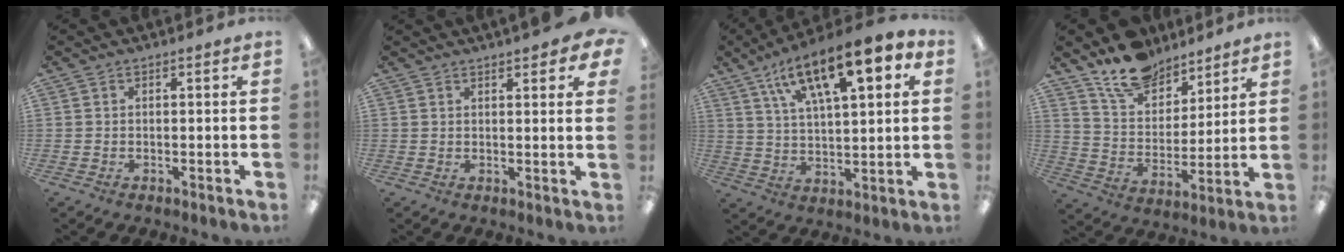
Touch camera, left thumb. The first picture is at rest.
{"total": 4.2, "force": [3.0, 0.8, 2.8], "torque": [-0.036, -0.012, 0.048]}
{"total": 17.5, "force": [10.1, 6.6, 12.7], "torque": [-0.209, -0.034, 0.168]}
{"total": 14.5, "force": [11.5, 7.4, 4.6], "torque": [-0.077, -0.071, 0.217]}